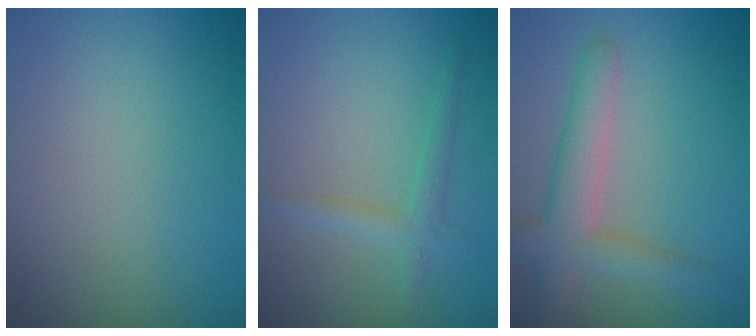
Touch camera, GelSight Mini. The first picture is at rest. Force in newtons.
{"total": 1.9, "press": 1.9, "slide": 0.1}
{"total": 4.5, "press": 4.5, "slide": 0.2}